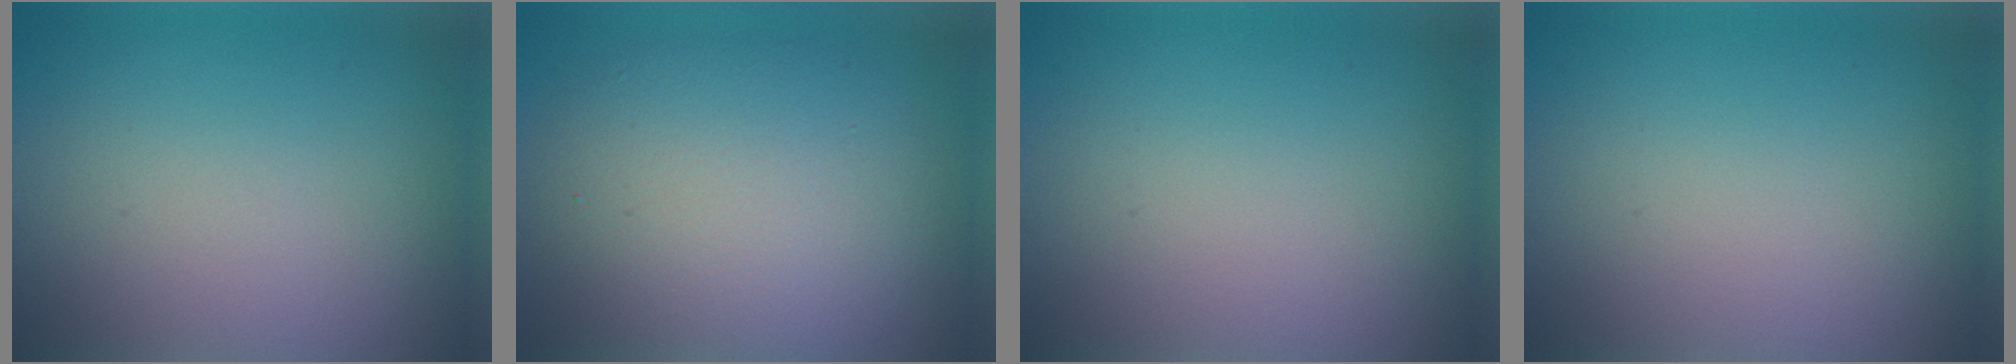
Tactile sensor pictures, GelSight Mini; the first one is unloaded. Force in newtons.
{"total": 8.6, "press": 8.5, "slide": 0.8}
{"total": 0.0}
{"total": 0.0}